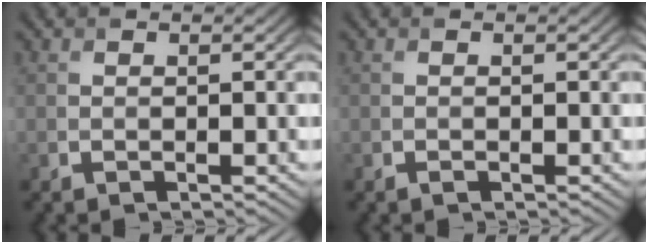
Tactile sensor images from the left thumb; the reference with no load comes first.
{"total": 0.0}